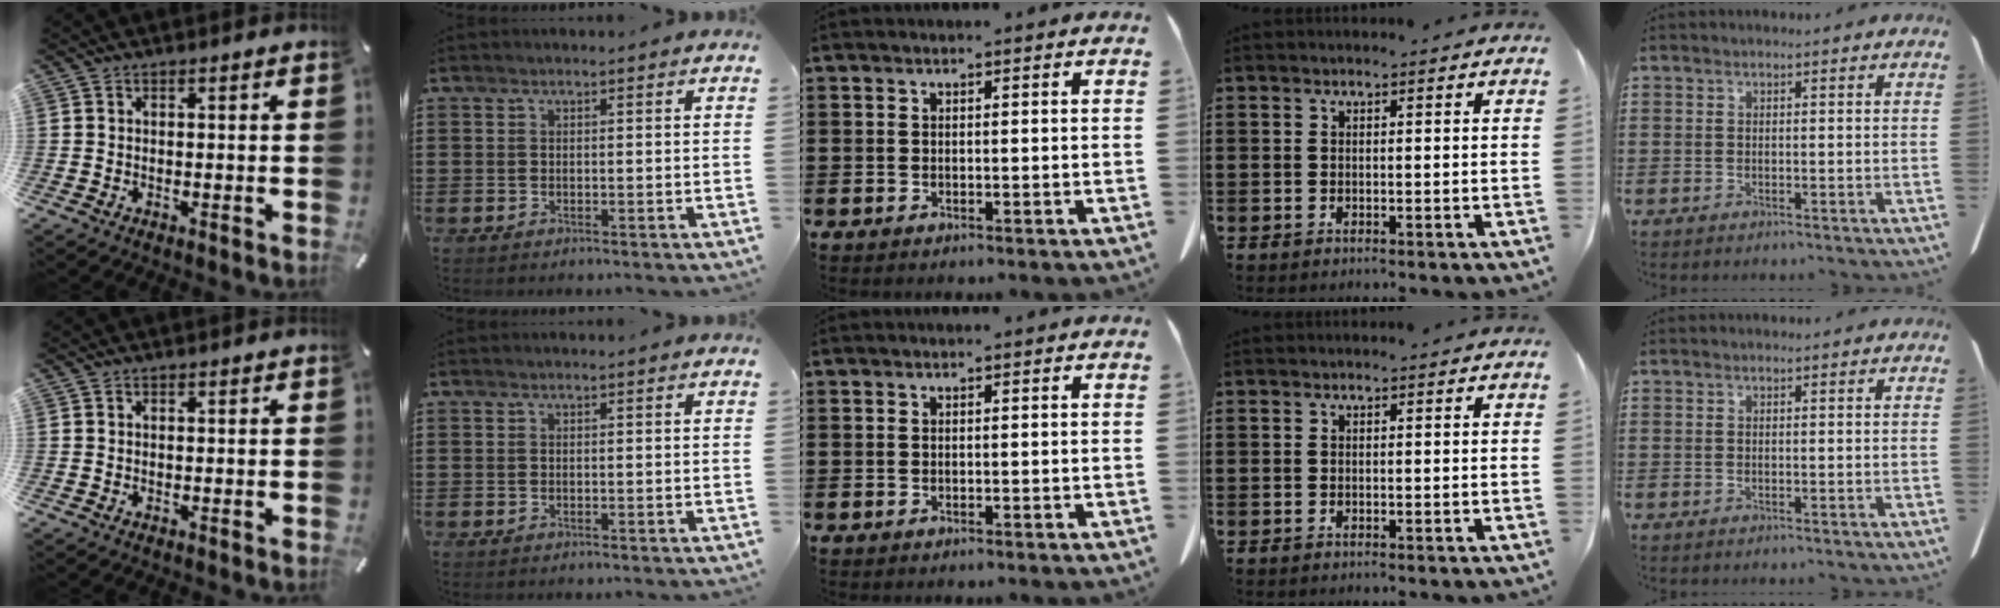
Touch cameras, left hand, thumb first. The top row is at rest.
{}